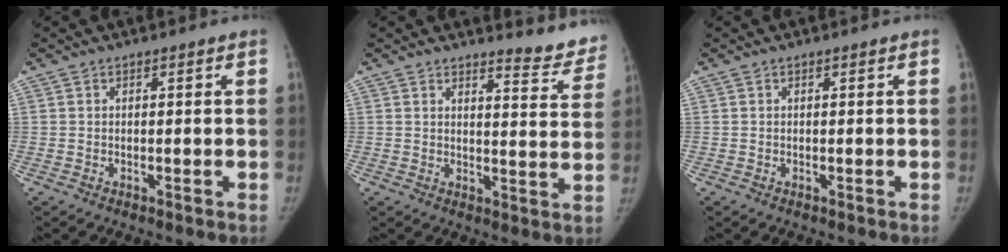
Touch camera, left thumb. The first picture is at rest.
{"total": 8.4, "force": [8.2, 1.5, 0.9], "torque": [0.016, -0.087, 0.084]}
{"total": 0.0}